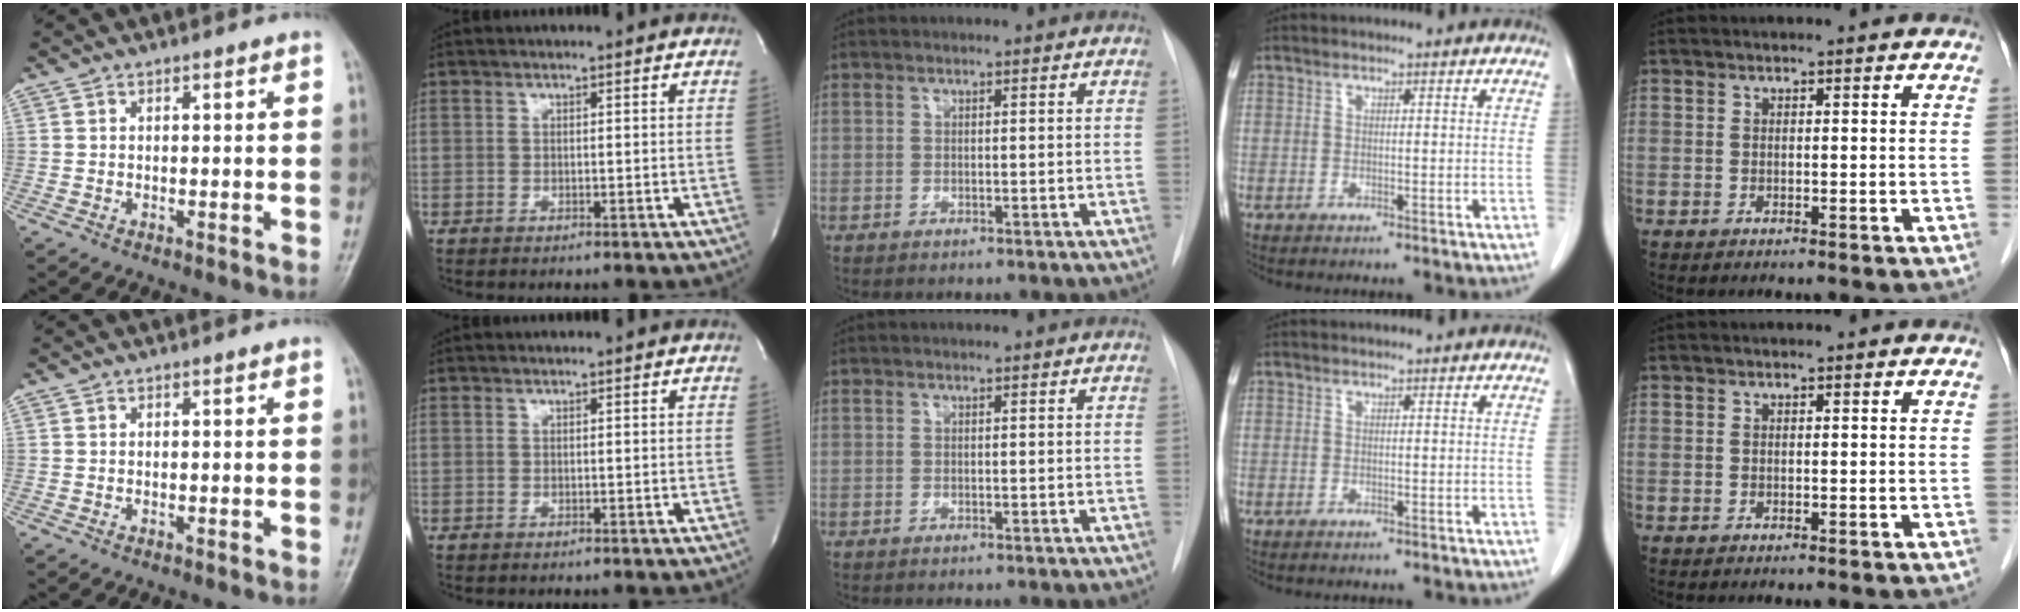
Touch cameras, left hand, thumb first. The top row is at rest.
{}